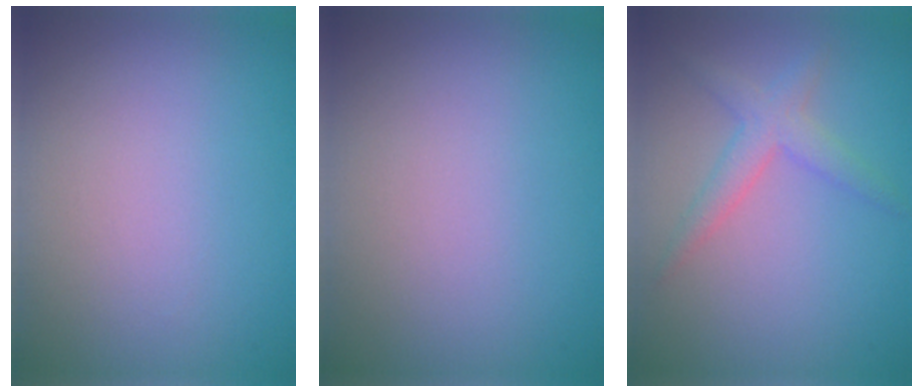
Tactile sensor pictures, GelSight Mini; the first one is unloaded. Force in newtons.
{"total": 0.0}
{"total": 2.5, "press": 2.5, "slide": 0.2}